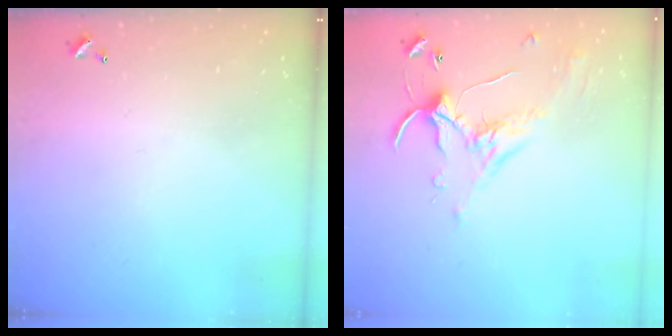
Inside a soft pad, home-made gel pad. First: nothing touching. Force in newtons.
{"total": 1.2, "press": 0.6, "slide": 1.1}